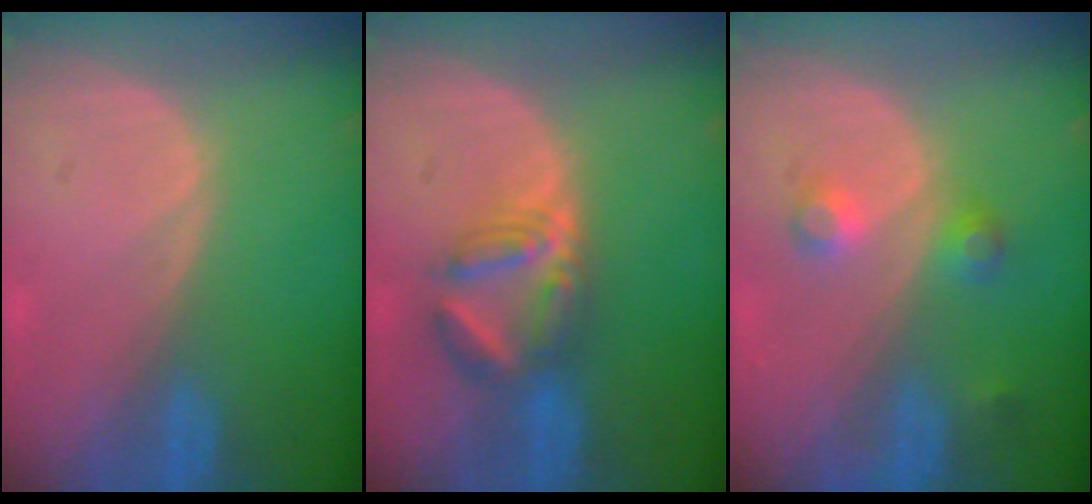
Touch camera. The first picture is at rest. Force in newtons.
{"total": 5.8, "press": 5.7, "slide": 1.2}
{"total": 3.6, "press": 3.4, "slide": 1.1}